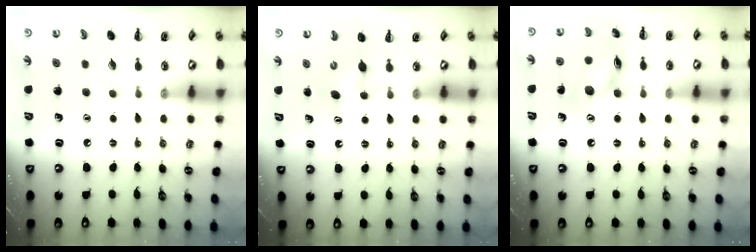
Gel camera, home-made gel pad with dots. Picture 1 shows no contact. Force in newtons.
{"total": 3.5, "press": 3.4, "slide": 1.0}
{"total": 12.4, "press": 12.4, "slide": 0.6}